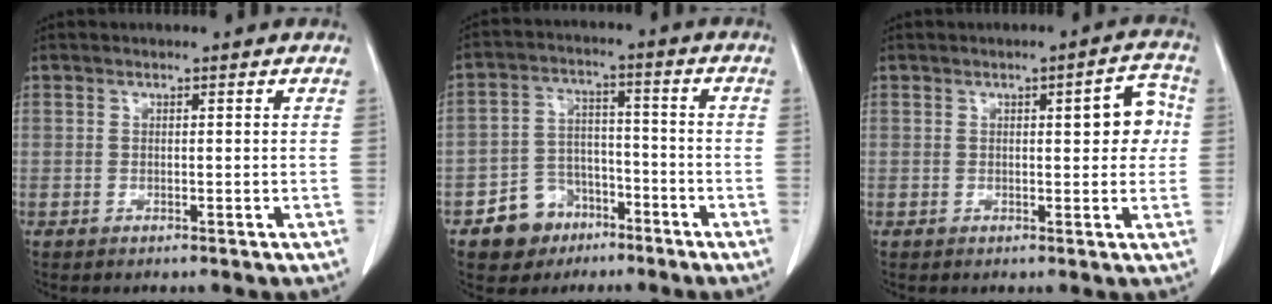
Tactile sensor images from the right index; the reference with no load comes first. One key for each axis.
{"total": 7.9, "fx": -4.7, "fy": 6.1, "fz": 1.9, "tx": -0.033, "ty": 0.018, "tz": -0.072}
{"total": 5.1, "fx": 0.6, "fy": 1.6, "fz": 4.8, "tx": -0.055, "ty": 0.016, "tz": 0.003}